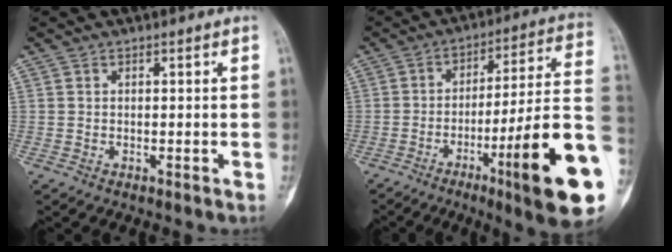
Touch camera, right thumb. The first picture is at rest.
{"total": 22.5, "force": [-7.7, 2.0, 21.0], "torque": [-0.267, 0.018, -0.115]}